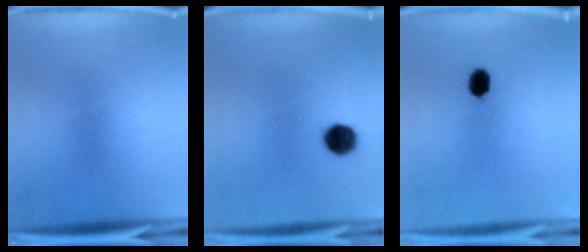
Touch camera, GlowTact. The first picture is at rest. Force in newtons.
{"total": 6.3}
{"total": 3.8}